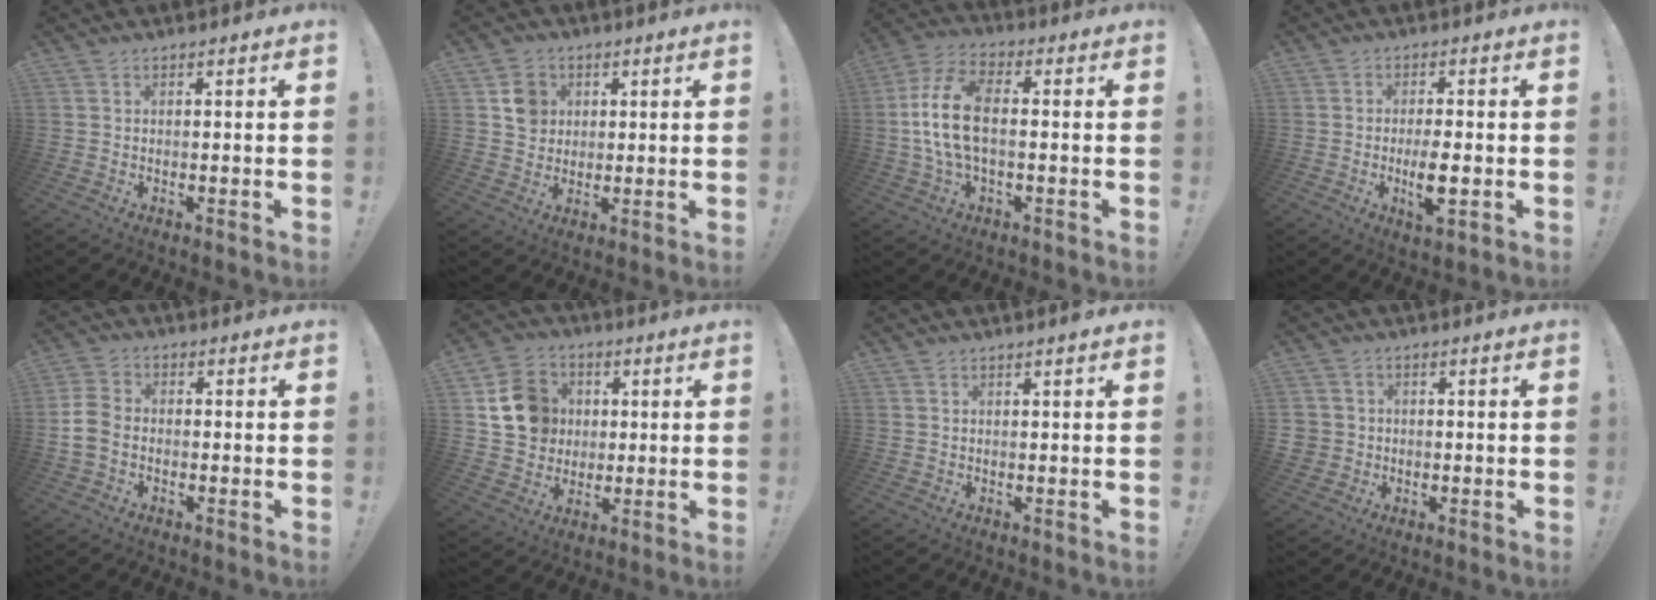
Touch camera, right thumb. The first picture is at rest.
{"total": 6.4, "force": [1.9, 5.9, 1.7], "torque": [-0.015, -0.003, 0.037]}
{"total": 13.2, "force": [-0.3, 6.7, 11.3], "torque": [-0.244, 0.011, -0.004]}
{"total": 6.2, "force": [-1.7, 2.7, 5.3], "torque": [-0.089, 0.001, -0.029]}
{"total": 7.1, "force": [-1.9, 5.0, 4.7], "torque": [-0.114, 0.011, -0.032]}
{"total": 12.9, "force": [2.2, 11.8, 4.9], "torque": [-0.058, 0.004, 0.053]}
{"total": 1.0, "force": [0.6, -0.2, 0.8], "torque": [-0.009, -0.002, 0.008]}
{"total": 3.5, "force": [-0.2, 3.4, 0.9], "torque": [-0.020, 0.009, -0.001]}